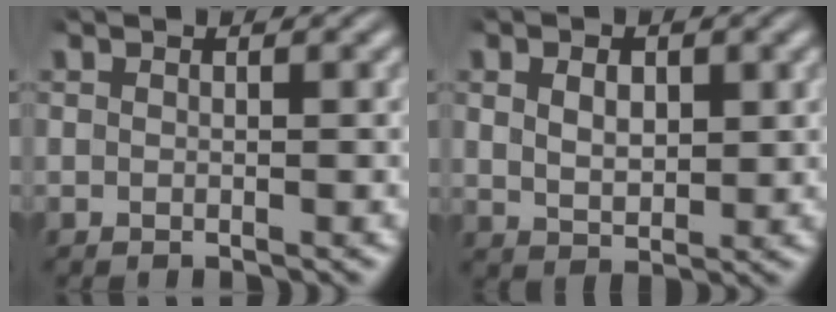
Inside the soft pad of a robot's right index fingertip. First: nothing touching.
{"total": 3.0, "force": [0.7, 1.9, 2.2], "torque": [-0.040, -0.013, 0.025]}